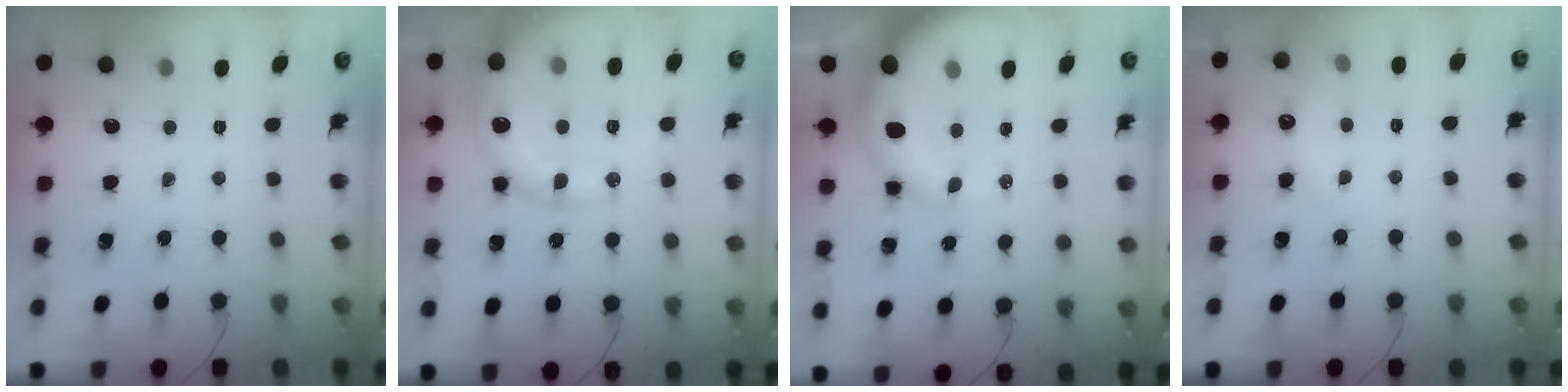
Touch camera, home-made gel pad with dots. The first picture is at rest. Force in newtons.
{"total": 18.2, "press": 17.9, "slide": 3.2}
{"total": 11.6, "press": 11.2, "slide": 3.3}
{"total": 6.0, "press": 5.9, "slide": 1.3}